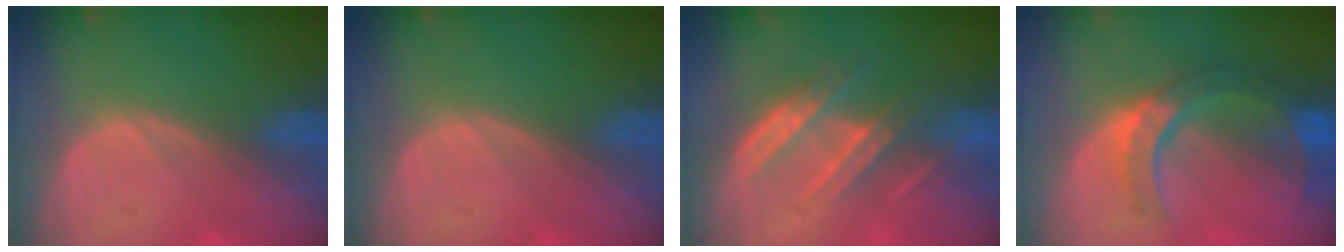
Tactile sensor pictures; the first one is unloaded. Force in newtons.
{"total": 0.0}
{"total": 7.1, "press": 6.5, "slide": 3.0}
{"total": 8.2, "press": 7.9, "slide": 2.1}